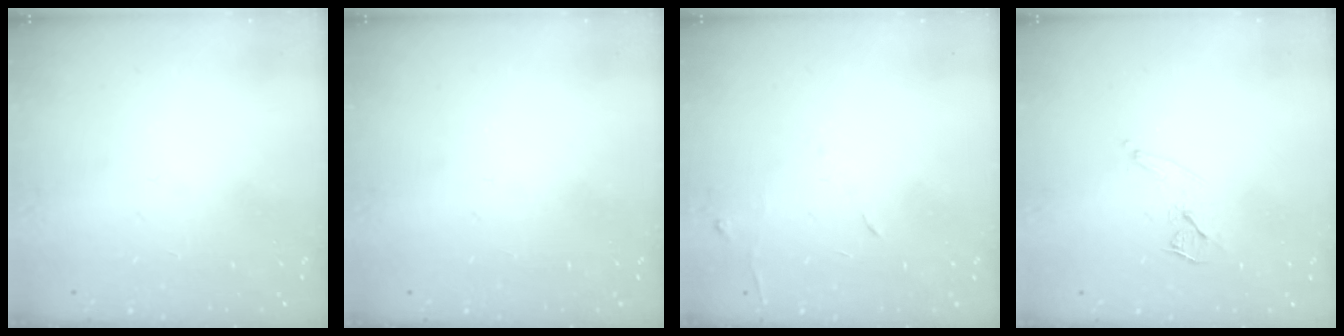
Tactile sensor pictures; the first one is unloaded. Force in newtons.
{"total": 0.0}
{"total": 5.8, "press": 5.7, "slide": 0.6}
{"total": 7.4, "press": 6.8, "slide": 3.1}